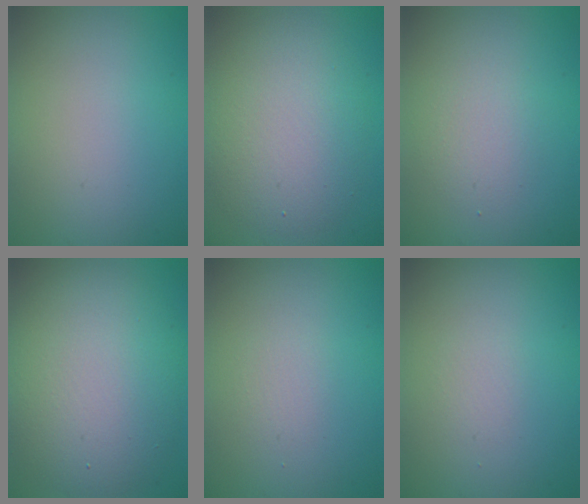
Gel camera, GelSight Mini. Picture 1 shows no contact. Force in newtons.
{"total": 5.4, "press": 5.3, "slide": 0.5}
{"total": 2.0, "press": 2.0, "slide": 0.1}
{"total": 8.8, "press": 8.8, "slide": 0.7}
{"total": 0.9, "press": 0.9, "slide": 0.0}
{"total": 0.7, "press": 0.7, "slide": 0.0}